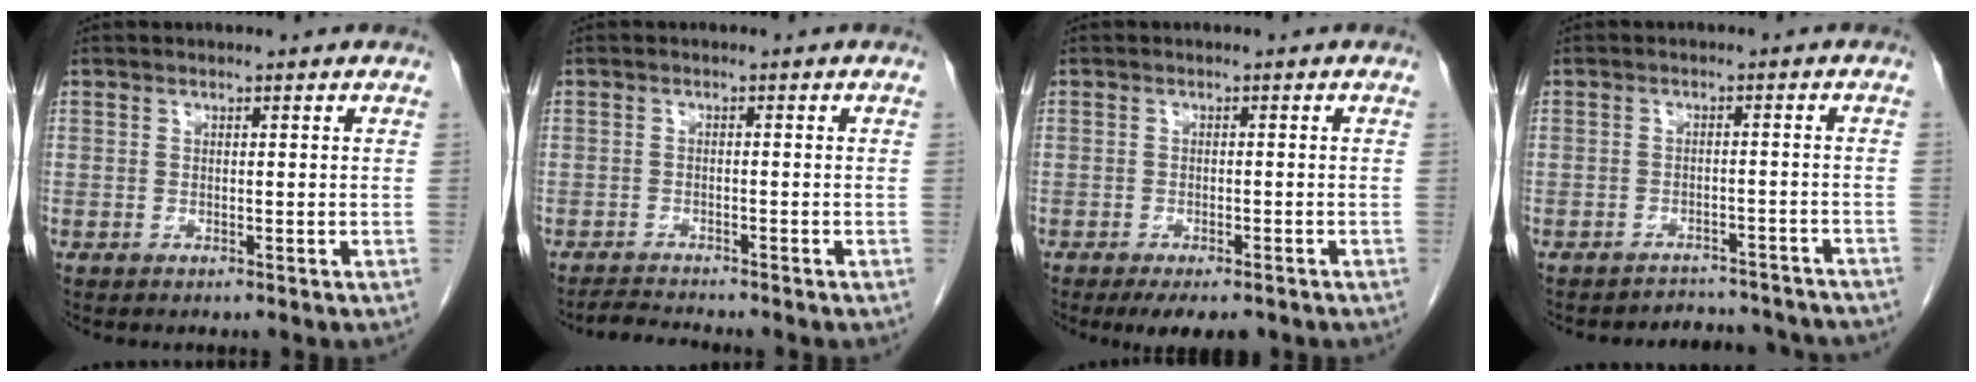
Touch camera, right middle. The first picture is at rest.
{"total": 2.7, "force": [-2.6, -0.3, 0.3], "torque": [-0.013, -0.016, -0.046]}
{"total": 6.2, "force": [-4.7, 2.2, 3.4], "torque": [-0.039, -0.005, -0.067]}
{"total": 9.4, "force": [-9.1, 2.2, 0.8], "torque": [-0.003, 0.017, -0.096]}